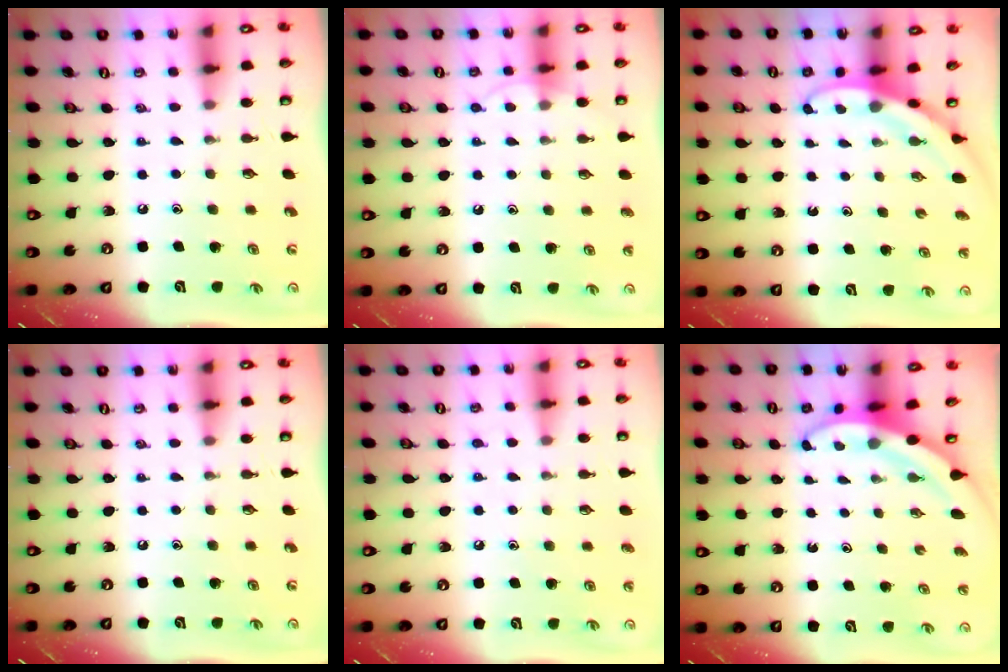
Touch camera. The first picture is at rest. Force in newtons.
{"total": 4.9, "press": 4.9, "slide": 0.4}
{"total": 3.0, "press": 3.0, "slide": 0.1}
{"total": 0.0}
{"total": 4.1, "press": 4.1, "slide": 0.4}
{"total": 3.3, "press": 3.3, "slide": 0.3}